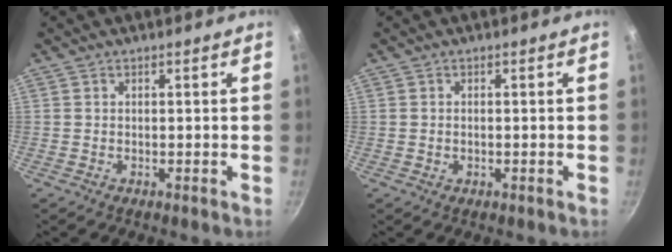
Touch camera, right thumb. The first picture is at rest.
{"total": 0.6, "force": [-0.1, 0.4, 0.4], "torque": [-0.007, 0.002, -0.002]}